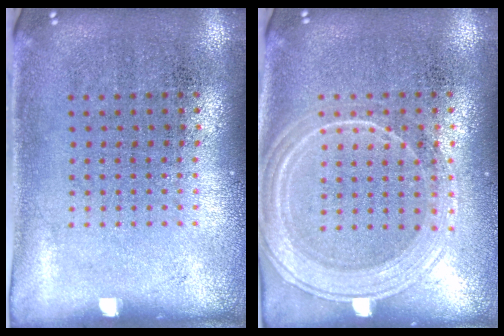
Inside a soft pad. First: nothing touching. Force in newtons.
{"total": 1.8, "press": 1.8, "slide": 0.4}